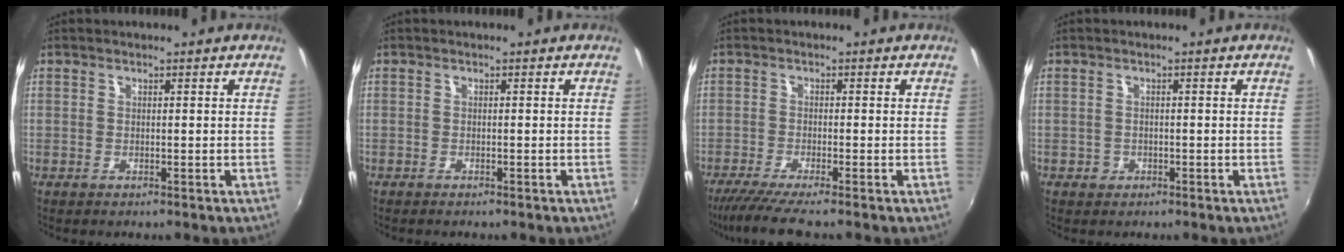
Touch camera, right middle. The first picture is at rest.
{"total": 1.0, "force": [-0.8, 0.3, 0.4], "torque": [-0.011, -0.004, -0.015]}
{"total": 5.9, "force": [-5.0, -0.8, 3.0], "torque": [-0.076, -0.024, -0.089]}
{"total": 1.4, "force": [-0.7, 1.2, 0.2], "torque": [-0.004, -0.001, -0.009]}